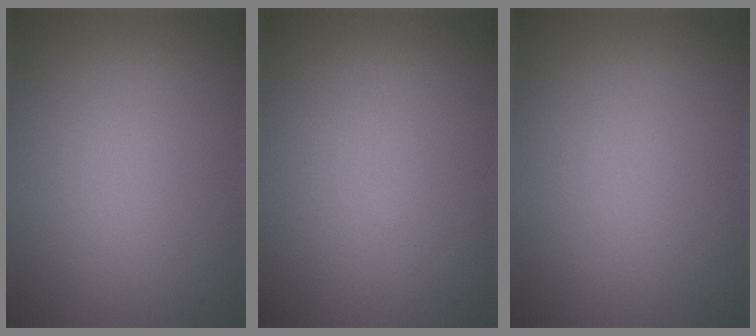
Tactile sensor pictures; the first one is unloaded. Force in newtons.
{"total": 0.0}
{"total": 0.0}